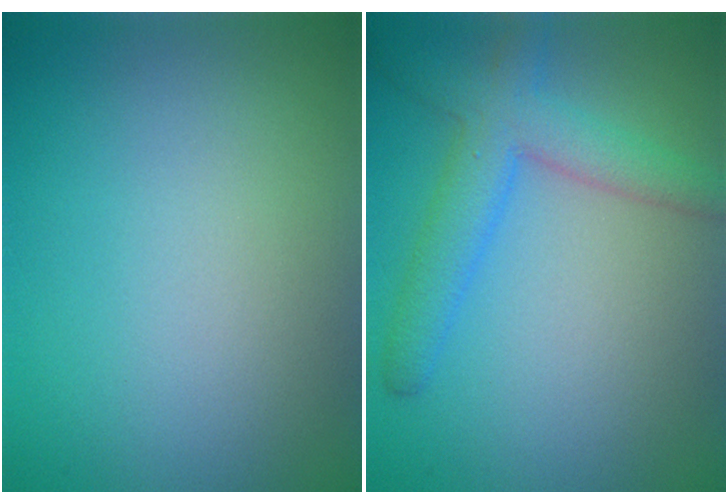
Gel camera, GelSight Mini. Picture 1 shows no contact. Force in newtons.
{"total": 4.7, "press": 4.7, "slide": 0.2}